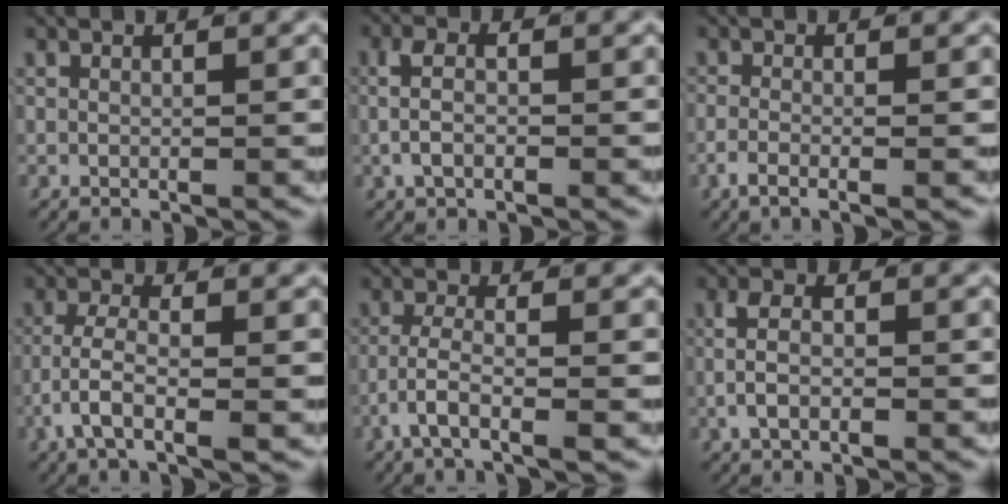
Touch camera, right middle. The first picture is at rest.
{"total": 3.0, "force": [-0.3, 1.6, 2.6], "torque": [-0.046, -0.003, -0.007]}
{"total": 2.4, "force": [-1.5, 0.4, 1.8], "torque": [-0.038, -0.007, -0.026]}
{"total": 3.9, "force": [-1.4, 1.2, 3.5], "torque": [-0.078, -0.010, -0.024]}
{"total": 3.5, "force": [-1.8, 0.6, 2.9], "torque": [-0.066, -0.010, -0.030]}
{"total": 3.4, "force": [-0.5, 1.9, 2.8], "torque": [-0.048, -0.003, -0.010]}